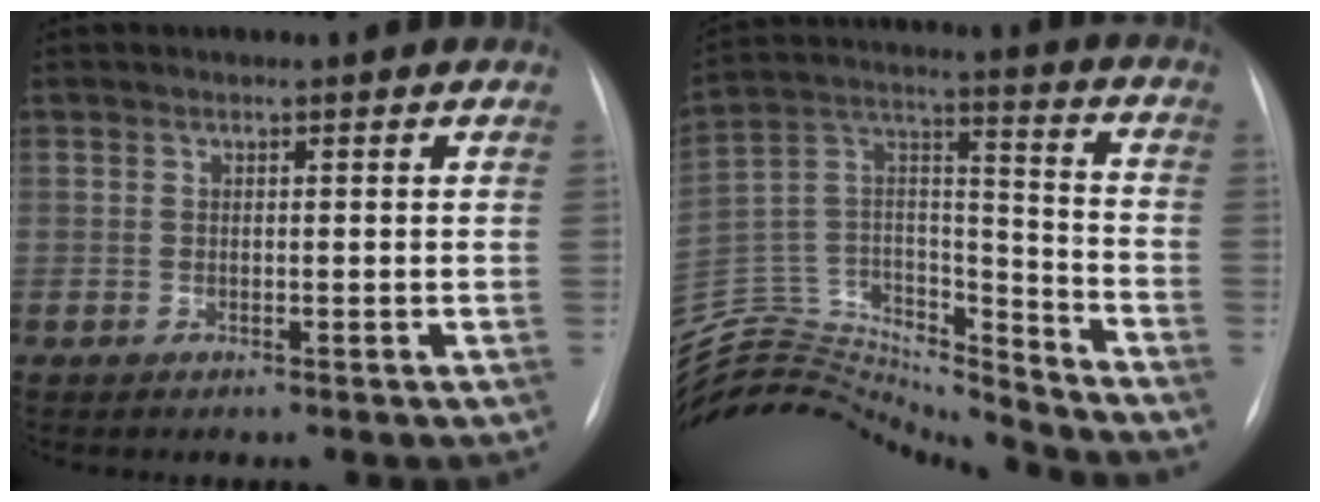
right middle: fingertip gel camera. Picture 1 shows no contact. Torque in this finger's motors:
{"motor_torque": [0.54, -1.11, 0.02, 0.01]}